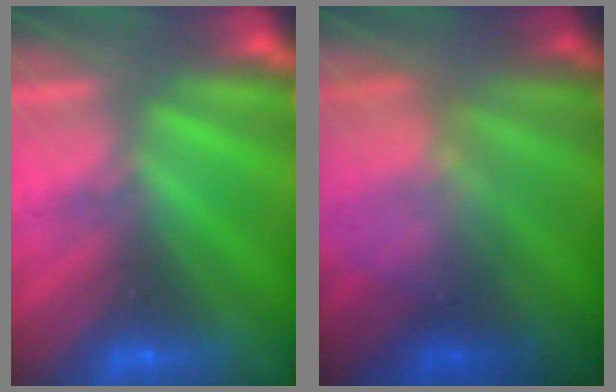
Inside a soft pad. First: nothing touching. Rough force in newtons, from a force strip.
{"total": 6.6}